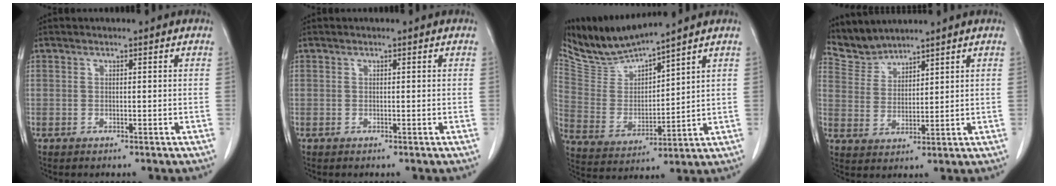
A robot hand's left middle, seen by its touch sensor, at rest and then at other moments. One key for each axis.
{"total": 0.0}
{"total": 8.8, "fx": 8.6, "fy": -0.8, "fz": 1.6, "tx": -0.053, "ty": -0.010, "tz": 0.190}
{"total": 4.8, "fx": 4.7, "fy": 0.3, "fz": -0.8, "tx": 0.009, "ty": 0.002, "tz": 0.107}